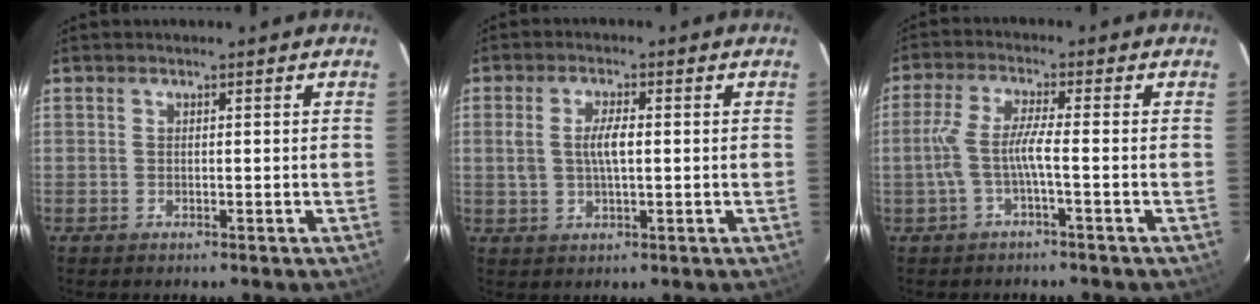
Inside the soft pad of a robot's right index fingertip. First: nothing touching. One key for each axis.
{"total": 4.9, "fx": 0.5, "fy": 1.9, "fz": 4.5, "tx": -0.089, "ty": 0.004, "tz": 0.012}
{"total": 5.4, "fx": -1.8, "fy": -0.1, "fz": 5.1, "tx": -0.114, "ty": 0.001, "tz": -0.028}